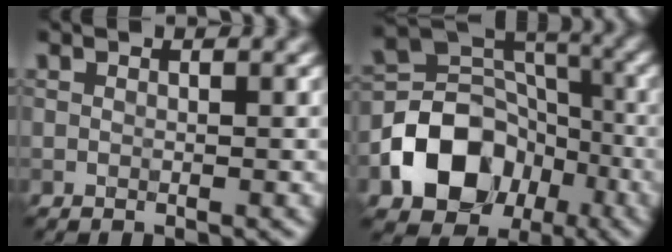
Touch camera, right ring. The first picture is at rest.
{"total": 10.4, "force": [-4.1, 8.1, 5.0], "torque": [-0.078, 0.000, -0.078]}